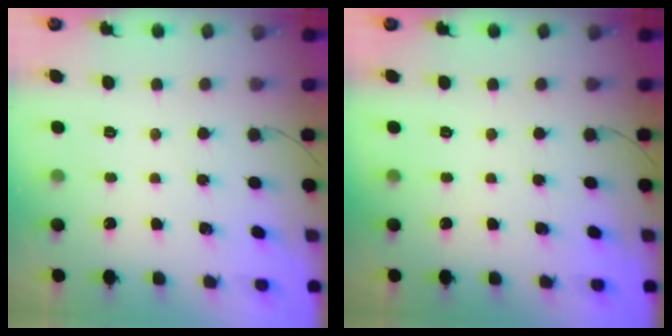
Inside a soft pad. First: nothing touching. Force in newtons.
{"total": 0.0}